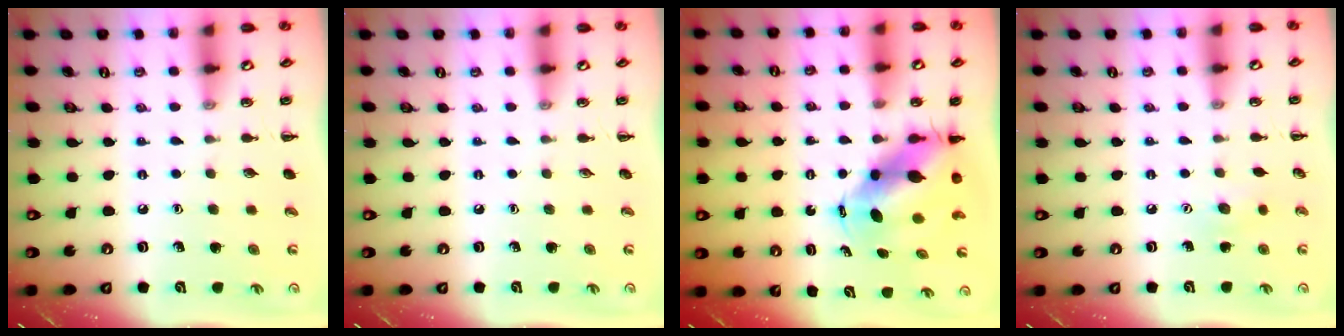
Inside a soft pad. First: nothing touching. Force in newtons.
{"total": 0.0}
{"total": 7.8, "press": 7.4, "slide": 2.2}
{"total": 6.2, "press": 6.1, "slide": 1.3}